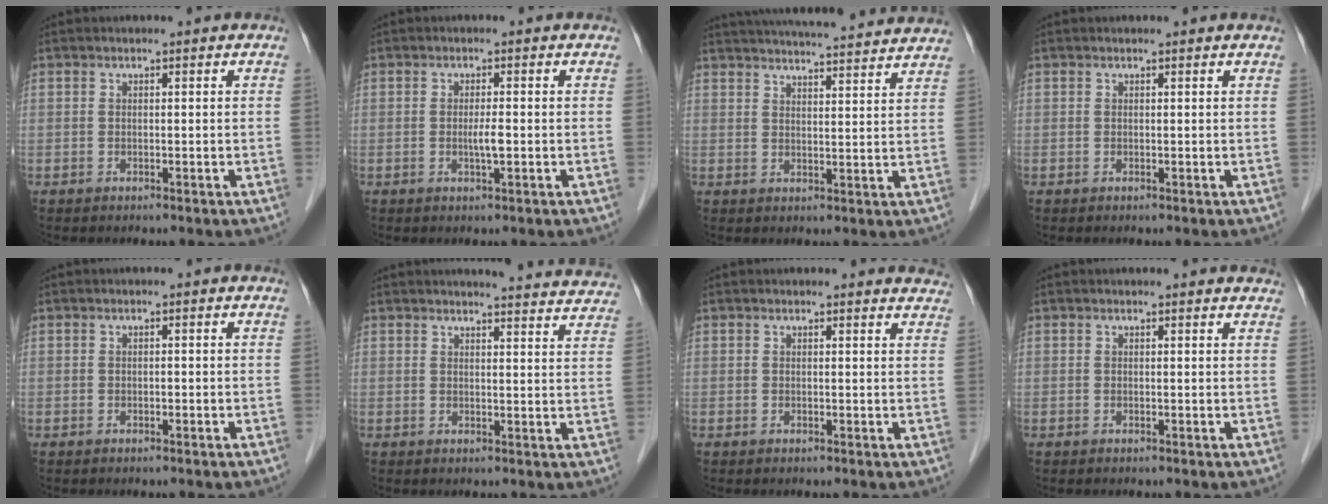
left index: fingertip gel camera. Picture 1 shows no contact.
{"total": 1.9, "force": [-0.3, 0.0, 1.9], "torque": [-0.038, -0.002, -0.005]}
{"total": 21.2, "force": [19.9, 1.5, 7.2], "torque": [-0.114, 0.012, 0.258]}
{"total": 0.8, "force": [0.8, 0.1, 0.1], "torque": [-0.007, 0.001, 0.006]}
{"total": 0.0}
{"total": 14.9, "force": [14.6, 0.8, 3.1], "torque": [-0.018, -0.050, 0.145]}
{"total": 4.6, "force": [4.5, 0.9, 0.3], "torque": [0.006, -0.012, 0.026]}
{"total": 4.4, "force": [4.2, 0.6, 0.9], "torque": [-0.009, 0.004, 0.031]}